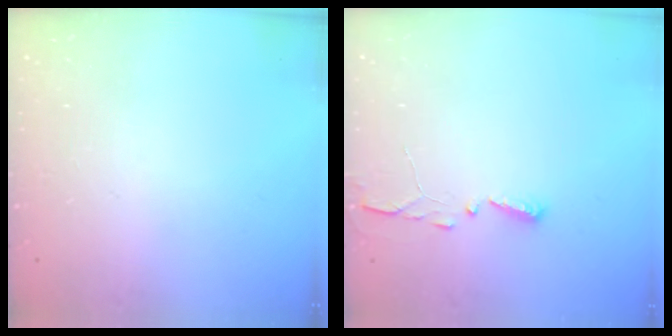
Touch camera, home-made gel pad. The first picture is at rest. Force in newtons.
{"total": 2.9, "press": 2.9, "slide": 0.4}